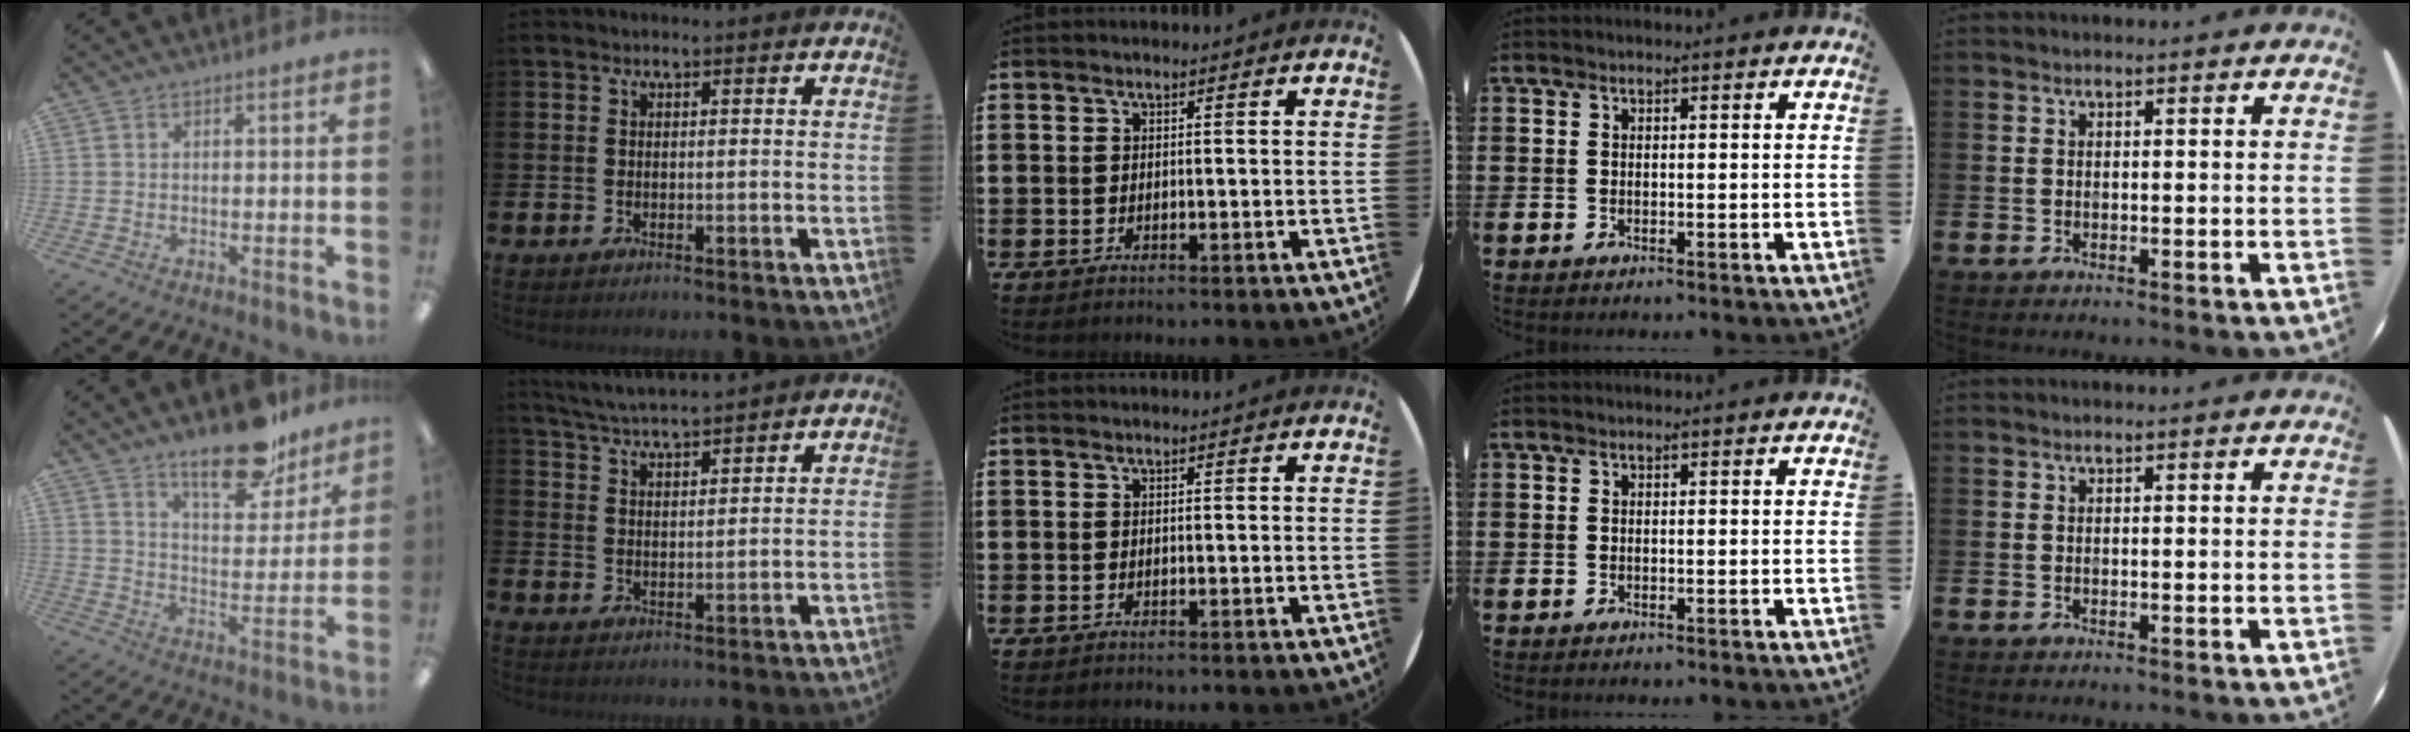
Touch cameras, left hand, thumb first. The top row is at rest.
{"thumb": {"total": 20.6, "force": [15.3, 7.6, 11.5], "torque": [-0.182, -0.092, 0.260]}, "index": {"total": 4.9, "force": [4.8, 0.1, 0.8], "torque": [-0.038, -0.022, 0.088]}}